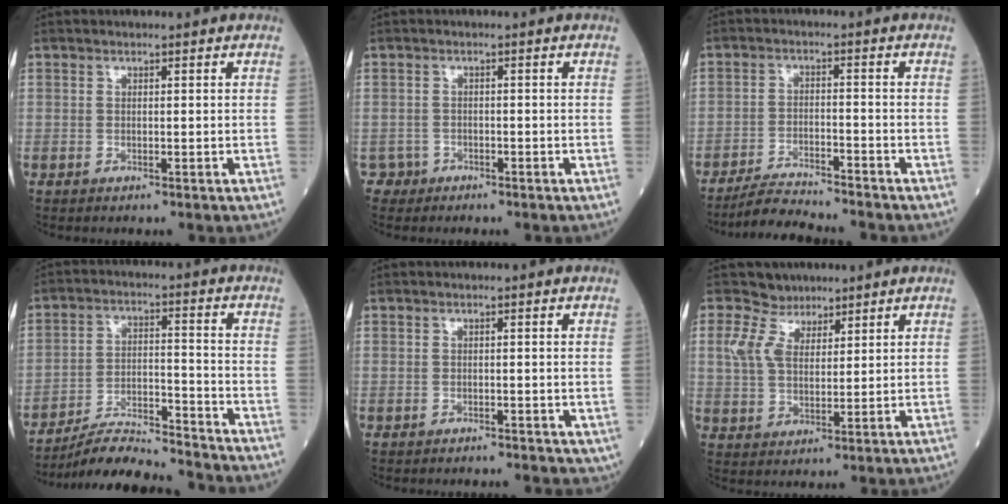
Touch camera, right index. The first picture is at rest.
{"total": 1.6, "force": [-1.0, 1.1, -0.7], "torque": [0.011, 0.008, -0.018]}
{"total": 6.6, "force": [-6.3, -0.3, 1.7], "torque": [-0.027, -0.016, -0.112]}
{"total": 11.2, "force": [-10.8, -0.2, 2.6], "torque": [-0.043, 0.011, -0.190]}
{"total": 1.2, "force": [-0.8, 0.7, 0.6], "torque": [-0.006, 0.001, -0.004]}
{"total": 5.6, "force": [4.1, 3.3, 2.0], "torque": [-0.056, 0.012, 0.087]}